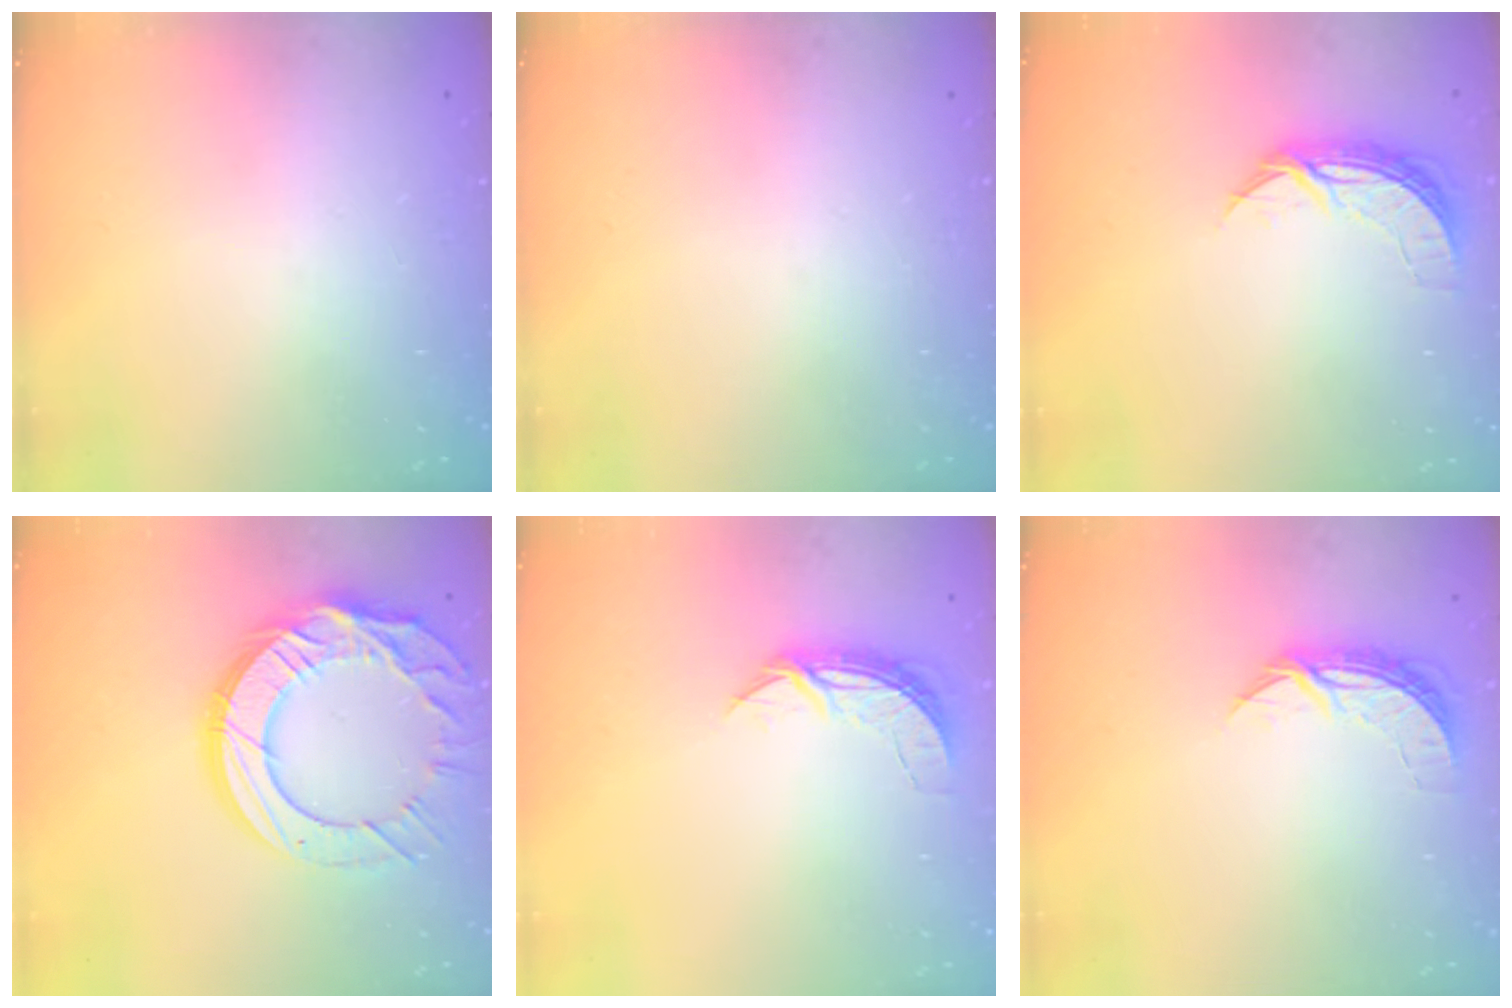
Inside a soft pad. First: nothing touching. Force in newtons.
{"total": 0.0}
{"total": 7.1, "press": 7.0, "slide": 0.7}
{"total": 20.4, "press": 20.3, "slide": 2.0}
{"total": 5.5, "press": 5.5, "slide": 0.3}
{"total": 6.6, "press": 6.5, "slide": 0.4}